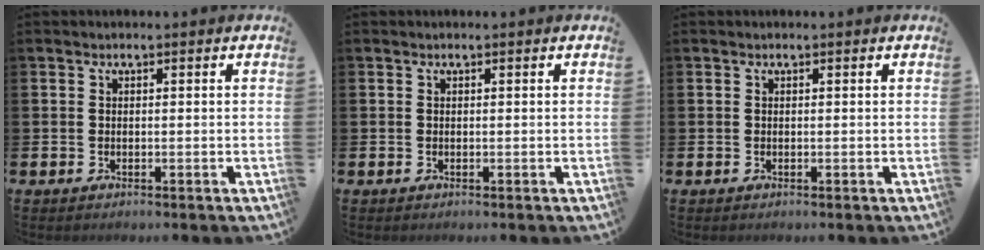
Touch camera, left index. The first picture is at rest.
{"total": 0.0}
{"total": 0.0}